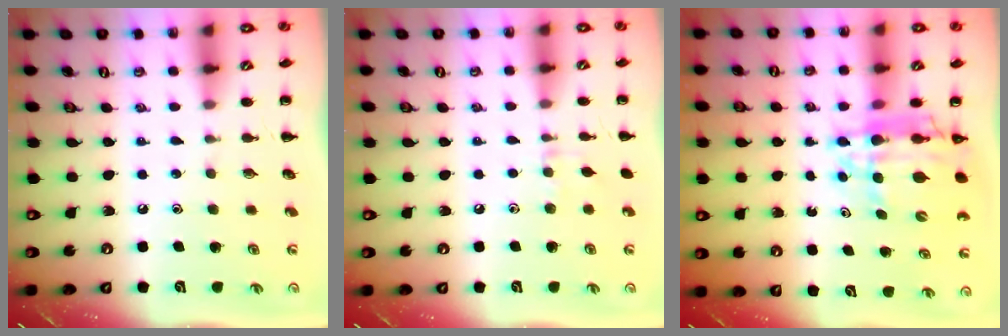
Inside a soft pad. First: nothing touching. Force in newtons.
{"total": 4.9, "press": 4.5, "slide": 1.7}
{"total": 11.9, "press": 11.3, "slide": 3.6}